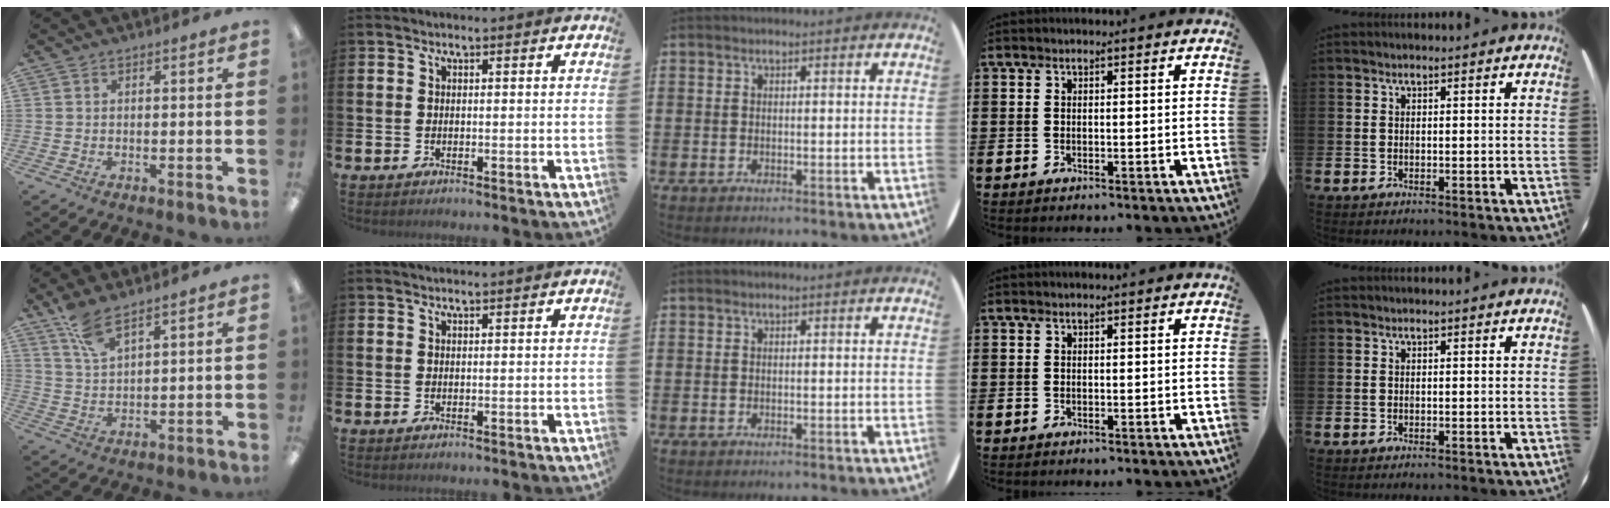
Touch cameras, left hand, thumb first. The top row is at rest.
{"thumb": {"total": 7.5, "force": [5.9, 2.2, 4.1], "torque": [-0.088, -0.024, 0.108]}, "index": {"total": 0.9, "force": [0.9, 0.0, 0.2], "torque": [0.005, -0.002, 0.013]}}